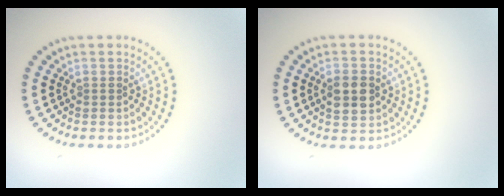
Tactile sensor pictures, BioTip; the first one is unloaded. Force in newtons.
{"total": 3.1, "press": 3.1, "slide": 0.1}